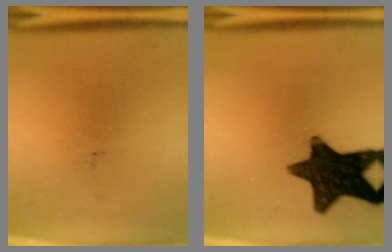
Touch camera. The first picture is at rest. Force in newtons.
{"total": 15.8}